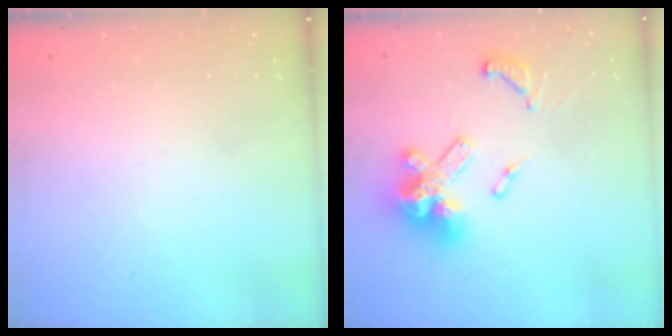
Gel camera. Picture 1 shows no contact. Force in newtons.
{"total": 17.4, "press": 17.2, "slide": 2.4}